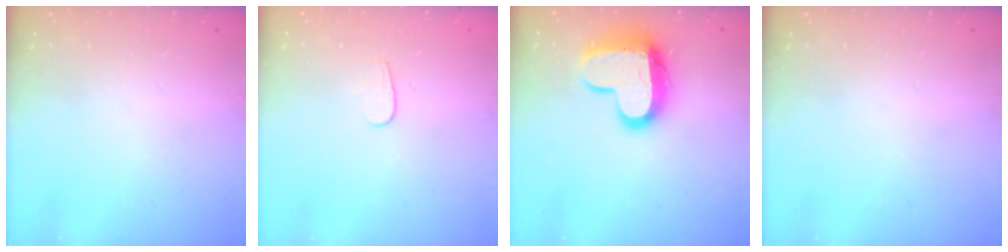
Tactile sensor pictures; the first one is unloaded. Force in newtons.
{"total": 3.6, "press": 3.6, "slide": 0.3}
{"total": 15.1, "press": 15.0, "slide": 1.2}
{"total": 0.0}